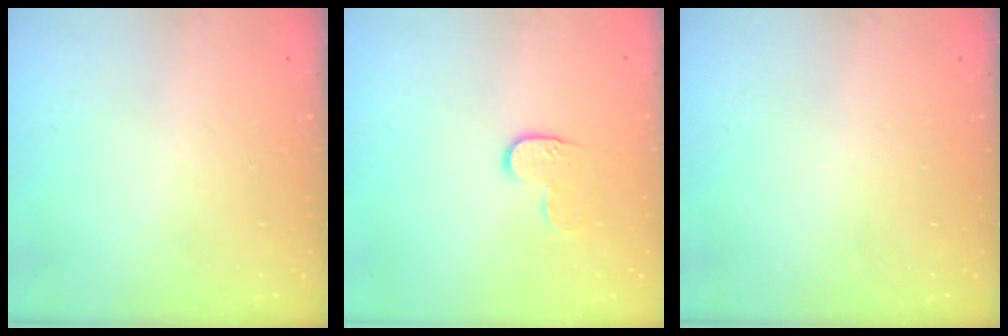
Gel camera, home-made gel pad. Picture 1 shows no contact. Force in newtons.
{"total": 5.4, "press": 5.4, "slide": 0.3}
{"total": 0.0}